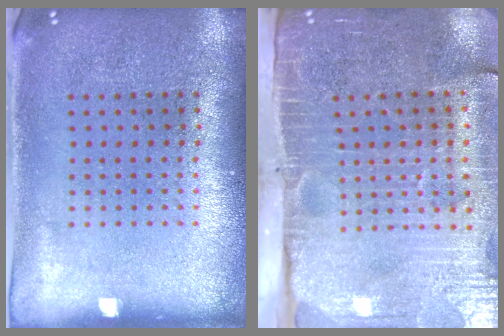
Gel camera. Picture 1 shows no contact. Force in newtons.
{"total": 4.5, "press": 3.9, "slide": 2.4}